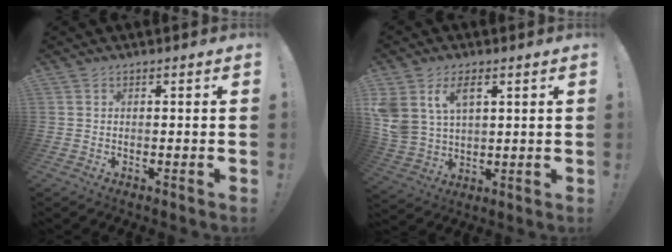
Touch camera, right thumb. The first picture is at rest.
{"total": 9.8, "force": [4.8, 6.3, 5.7], "torque": [-0.114, -0.020, 0.093]}